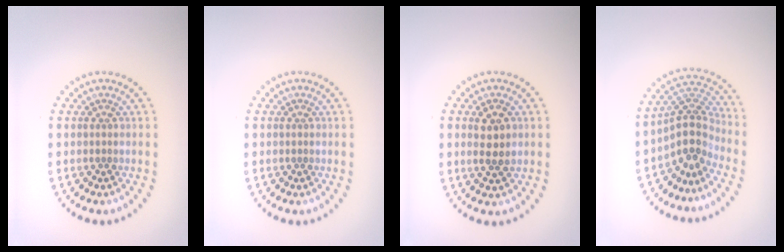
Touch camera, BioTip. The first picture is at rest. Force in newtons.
{"total": 0.0}
{"total": 2.5, "press": 2.4, "slide": 0.6}
{"total": 3.9, "press": 2.8, "slide": 2.7}